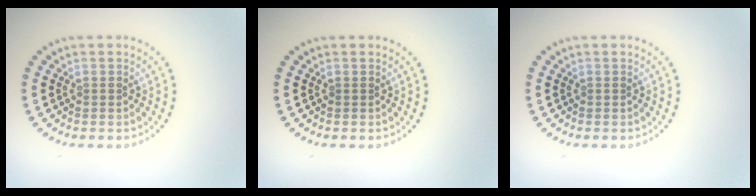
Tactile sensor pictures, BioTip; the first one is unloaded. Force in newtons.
{"total": 0.0}
{"total": 0.0}